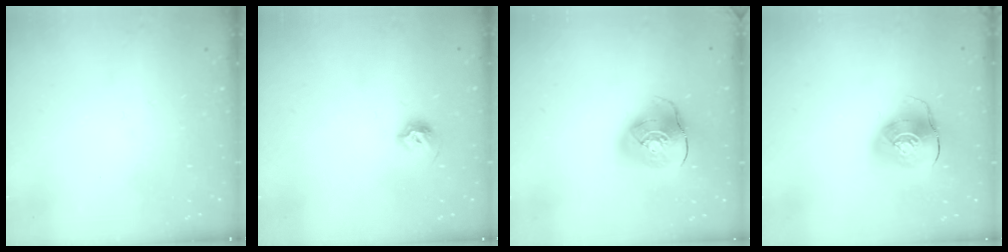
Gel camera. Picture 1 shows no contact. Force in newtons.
{"total": 7.4, "press": 7.3, "slide": 1.2}
{"total": 12.7, "press": 12.5, "slide": 1.8}
{"total": 11.3, "press": 11.2, "slide": 1.4}